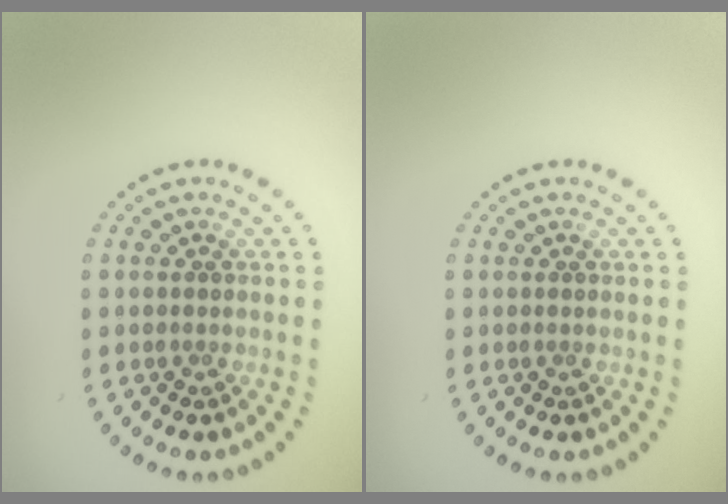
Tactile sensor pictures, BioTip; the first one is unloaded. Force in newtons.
{"total": 0.0}